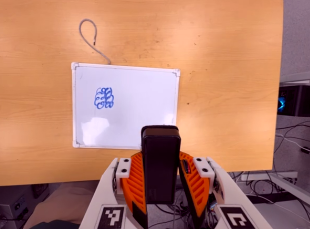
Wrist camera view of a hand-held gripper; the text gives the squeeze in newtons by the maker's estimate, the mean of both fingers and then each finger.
{"total": 6.3, "left": 5.0, "right": 7.7}